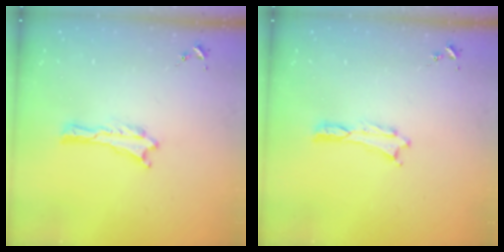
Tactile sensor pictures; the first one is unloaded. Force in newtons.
{"total": 0.0}